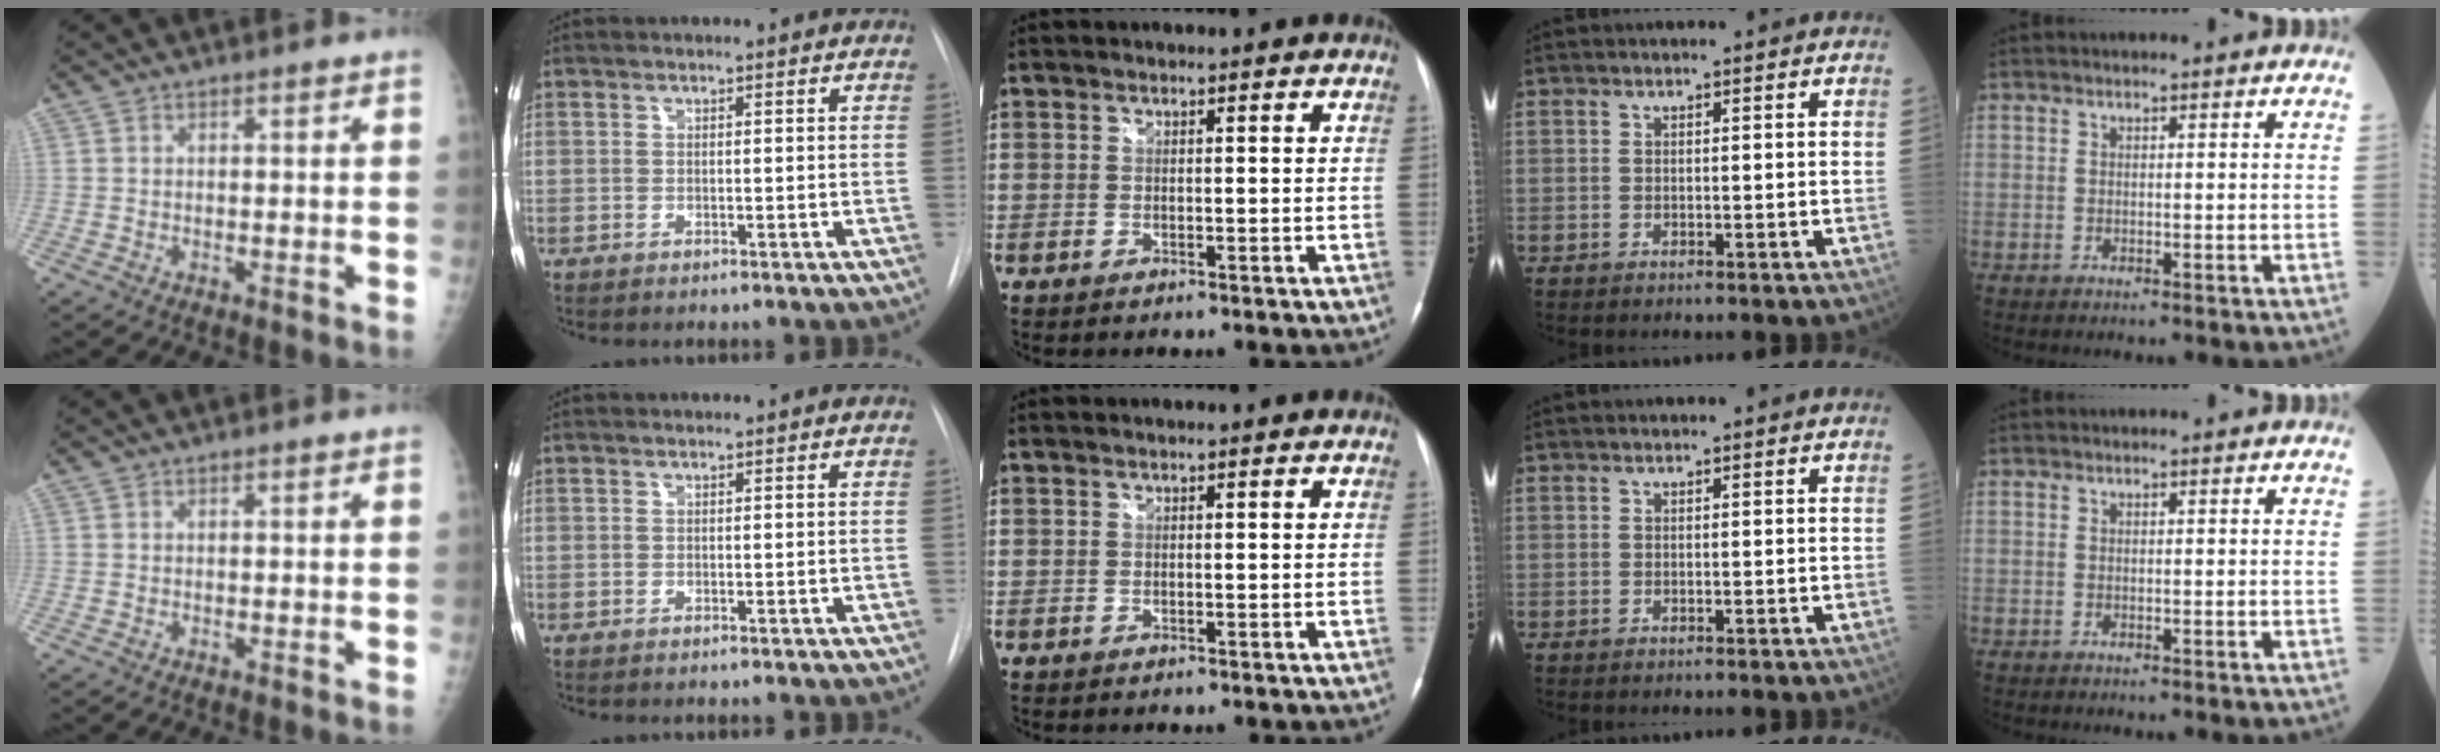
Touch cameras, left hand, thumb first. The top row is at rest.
{}